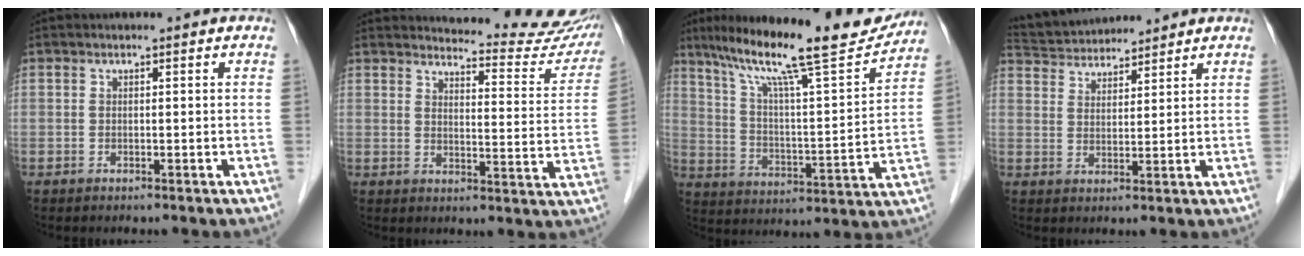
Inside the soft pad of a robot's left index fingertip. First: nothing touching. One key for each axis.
{"total": 17.9, "fx": 17.3, "fy": 2.5, "fz": 3.6, "tx": -0.027, "ty": -0.092, "tz": 0.181}
{"total": 20.6, "fx": 17.0, "fy": 1.7, "fz": 11.5, "tx": -0.194, "ty": 0.005, "tz": 0.263}
{"total": 9.0, "fx": 8.7, "fy": 1.6, "fz": 1.8, "tx": -0.040, "ty": 0.032, "tz": 0.152}